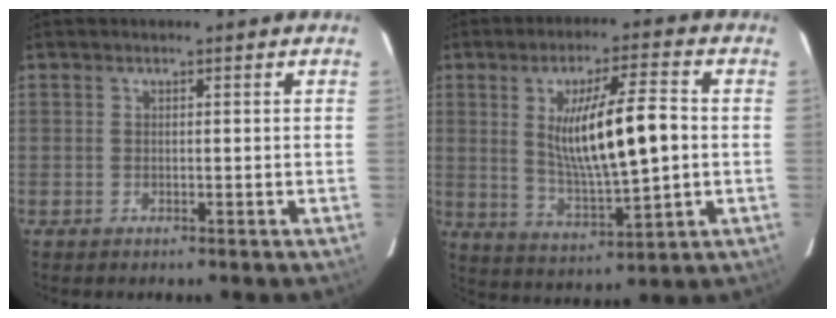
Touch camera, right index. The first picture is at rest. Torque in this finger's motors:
{"motor_torque": [1.29, 0.68, 0.43, 0.16]}